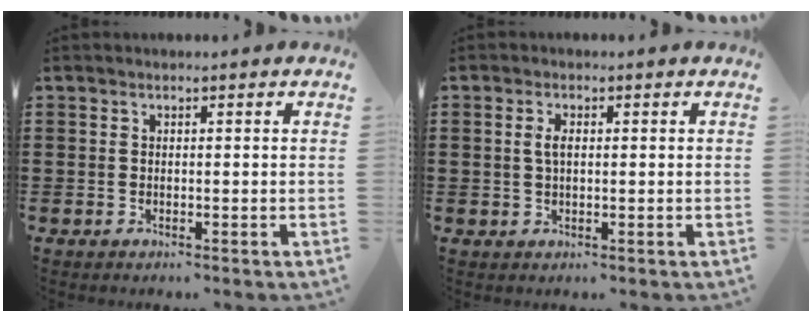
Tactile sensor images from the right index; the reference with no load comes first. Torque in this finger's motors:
{"motor_torque": [0.54, -0.35, 0.18, 0.06]}